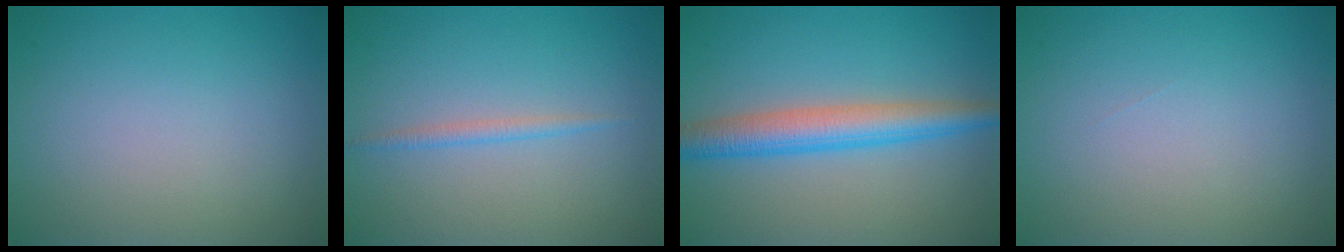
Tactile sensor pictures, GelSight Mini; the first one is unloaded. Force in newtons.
{"total": 1.1, "press": 1.1, "slide": 0.1}
{"total": 4.8, "press": 4.8, "slide": 0.1}
{"total": 0.0}